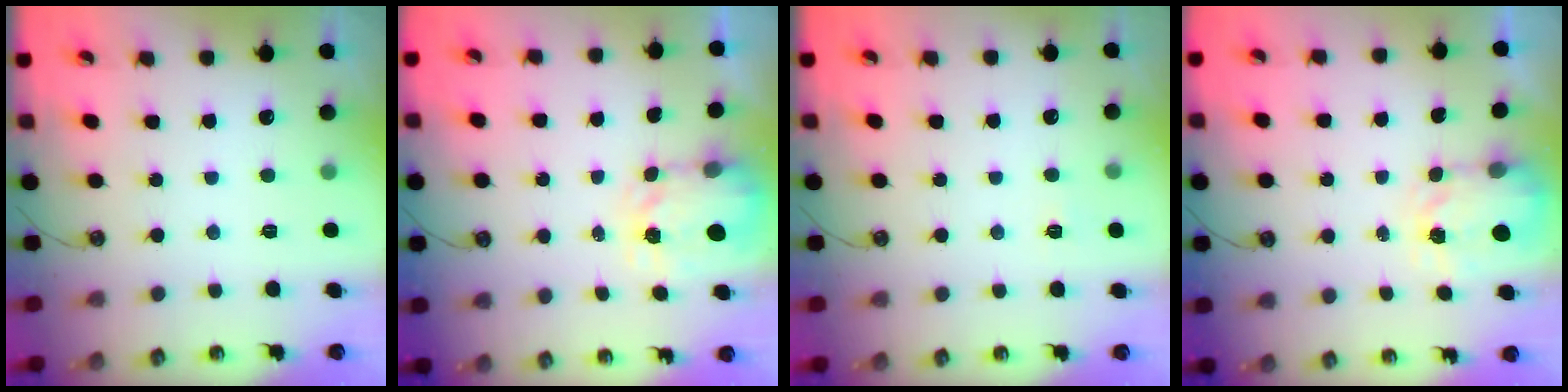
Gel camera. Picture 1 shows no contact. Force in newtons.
{"total": 3.6, "press": 3.5, "slide": 0.4}
{"total": 2.7, "press": 2.7, "slide": 0.3}
{"total": 3.9, "press": 3.8, "slide": 0.5}